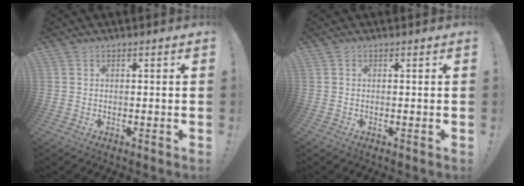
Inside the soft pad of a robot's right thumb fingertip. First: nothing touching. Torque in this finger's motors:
{"motor_torque": [-0.12, -0.04, 0.29, 0.08, -0.12]}